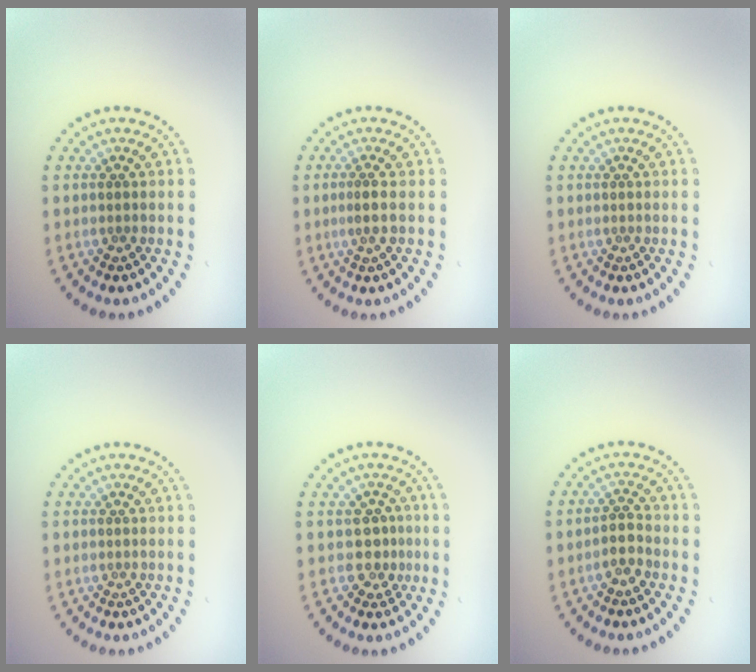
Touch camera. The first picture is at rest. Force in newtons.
{"total": 1.4, "press": 1.2, "slide": 0.8}
{"total": 0.0}
{"total": 0.0}
{"total": 2.0, "press": 1.6, "slide": 1.3}
{"total": 1.8, "press": 1.4, "slide": 1.1}